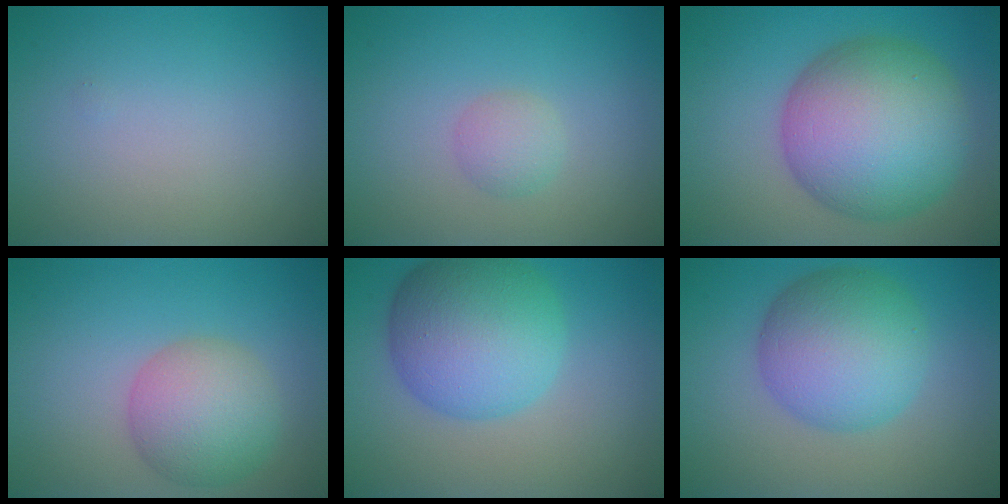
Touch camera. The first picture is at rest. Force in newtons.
{"total": 1.6, "press": 1.6, "slide": 0.1}
{"total": 12.4, "press": 12.4, "slide": 0.3}
{"total": 5.5, "press": 5.5, "slide": 0.1}
{"total": 9.0, "press": 9.0, "slide": 0.2}
{"total": 7.9, "press": 7.9, "slide": 0.1}